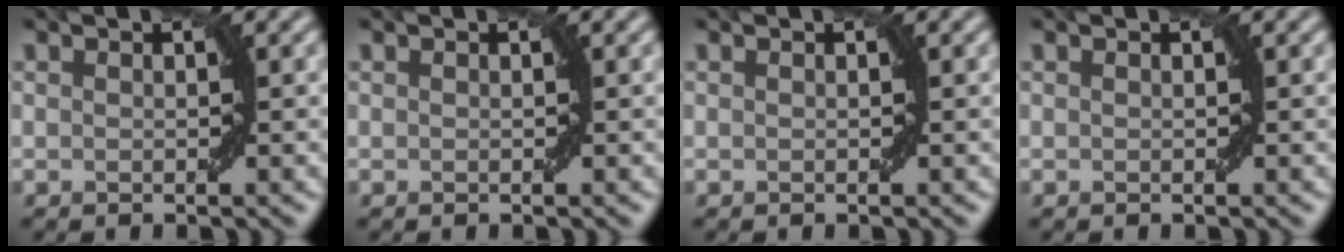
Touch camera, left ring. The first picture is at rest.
{"total": 0.0}
{"total": 0.0}
{"total": 0.0}